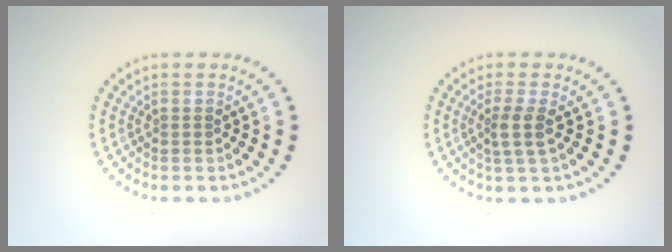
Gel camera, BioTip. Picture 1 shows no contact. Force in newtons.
{"total": 2.1, "press": 1.7, "slide": 1.3}